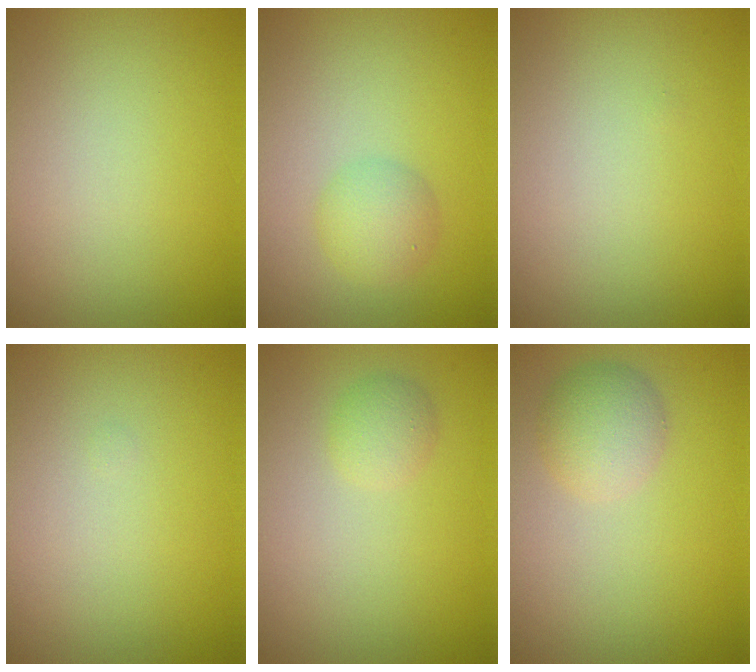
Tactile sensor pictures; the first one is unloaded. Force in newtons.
{"total": 2.4, "press": 2.4, "slide": 0.1}
{"total": 0.0}
{"total": 0.0}
{"total": 1.4, "press": 1.4, "slide": 0.0}
{"total": 2.9, "press": 2.9, "slide": 0.0}